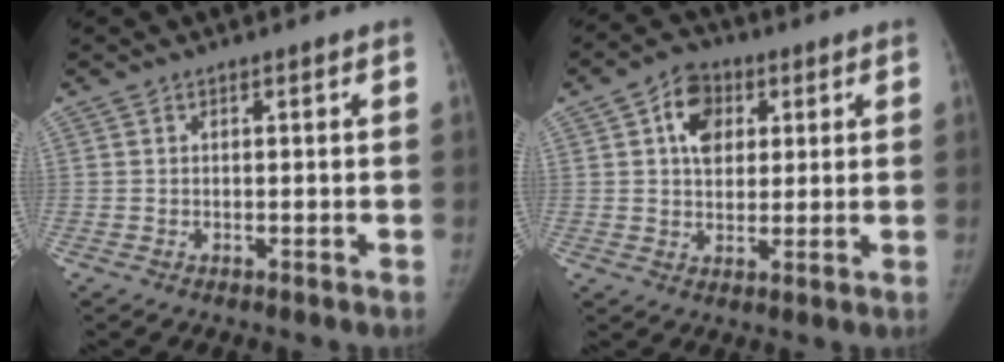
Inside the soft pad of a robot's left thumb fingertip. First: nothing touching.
{"total": 8.5, "force": [2.8, 6.3, 5.1], "torque": [-0.054, 0.000, 0.042]}